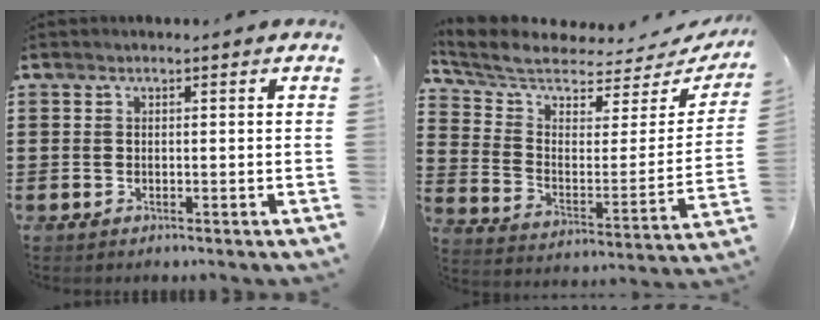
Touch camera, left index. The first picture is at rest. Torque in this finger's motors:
{"motor_torque": [2.14, 0.00, 0.36, 0.09]}